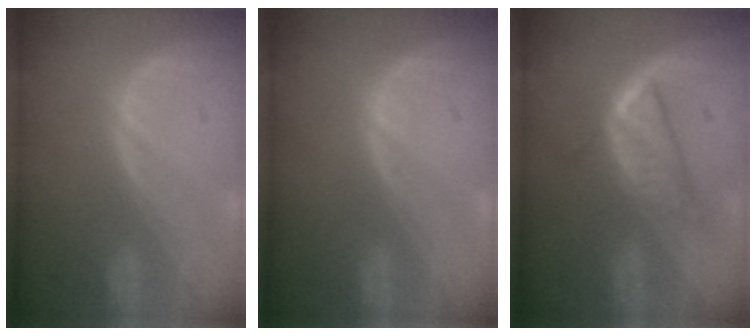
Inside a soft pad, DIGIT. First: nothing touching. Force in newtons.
{"total": 0.0}
{"total": 5.7, "press": 5.5, "slide": 1.6}